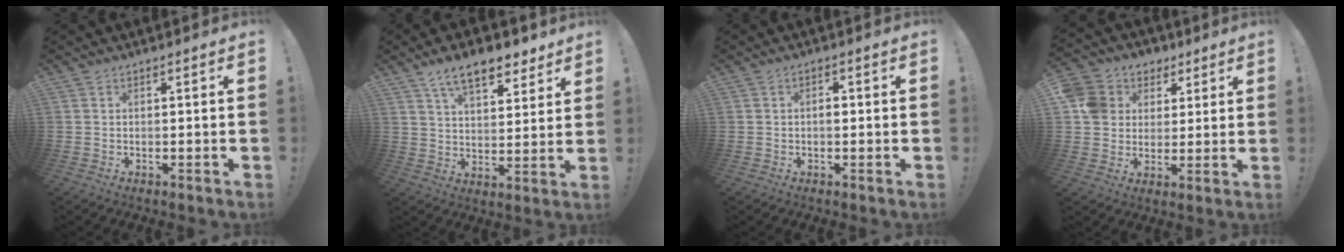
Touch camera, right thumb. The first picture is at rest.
{"total": 12.1, "force": [8.2, 5.2, 7.2], "torque": [-0.118, -0.034, 0.145]}
{"total": 1.6, "force": [-0.3, 0.9, 1.3], "torque": [-0.017, 0.002, -0.008]}
{"total": 10.9, "force": [2.8, 9.9, 3.5], "torque": [-0.039, -0.001, 0.061]}